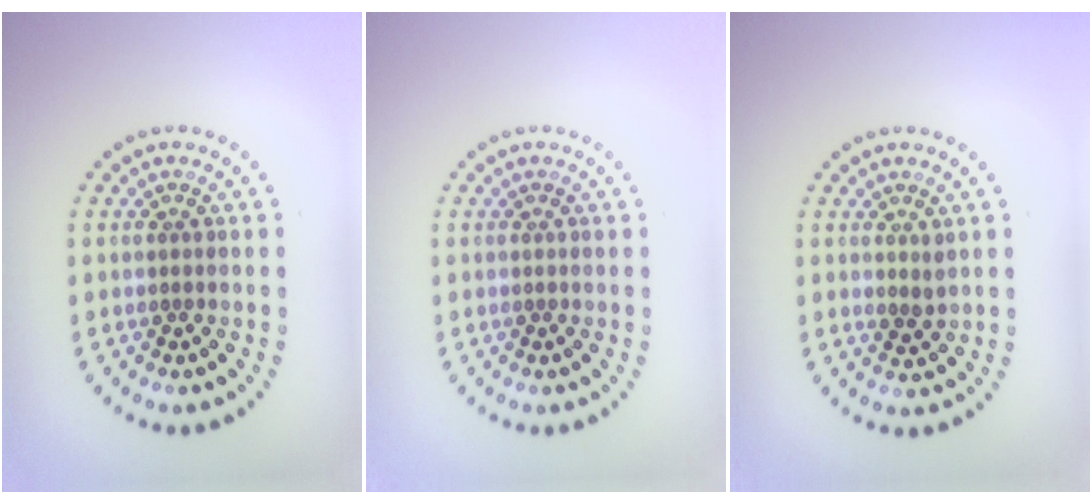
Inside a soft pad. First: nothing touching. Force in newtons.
{"total": 0.0}
{"total": 1.1, "press": 1.0, "slide": 0.5}